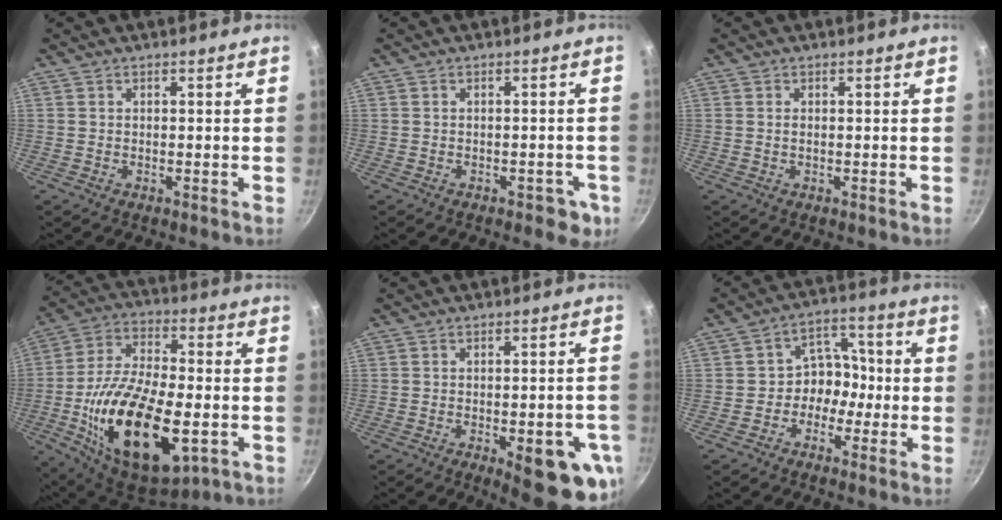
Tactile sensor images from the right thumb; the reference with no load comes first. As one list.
[{"total": 4.3, "force": [-1.9, 2.5, 2.9], "torque": [-0.013, 0.020, -0.010]}, {"total": 0.7, "force": [0.0, 0.4, 0.6], "torque": [-0.010, 0.002, 0.000]}, {"total": 27.1, "force": [-6.8, 13.3, 22.6], "torque": [-0.387, 0.015, -0.106]}, {"total": 13.8, "force": [-5.2, 4.8, 11.8], "torque": [-0.116, 0.010, -0.061]}, {"total": 7.3, "force": [-2.2, 5.9, 3.6], "torque": [-0.003, 0.041, -0.047]}]